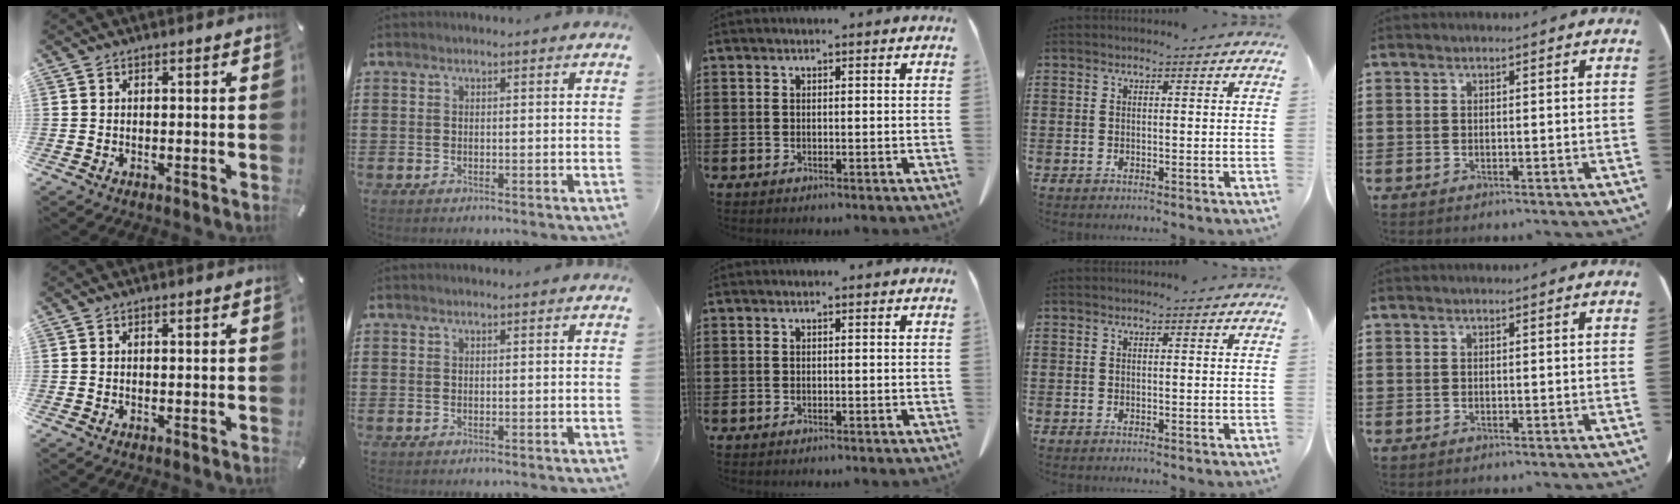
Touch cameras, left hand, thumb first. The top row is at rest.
{"thumb": {"total": 0.6, "force": [0.0, 0.2, 0.5], "torque": [-0.010, 0.001, -0.001]}}